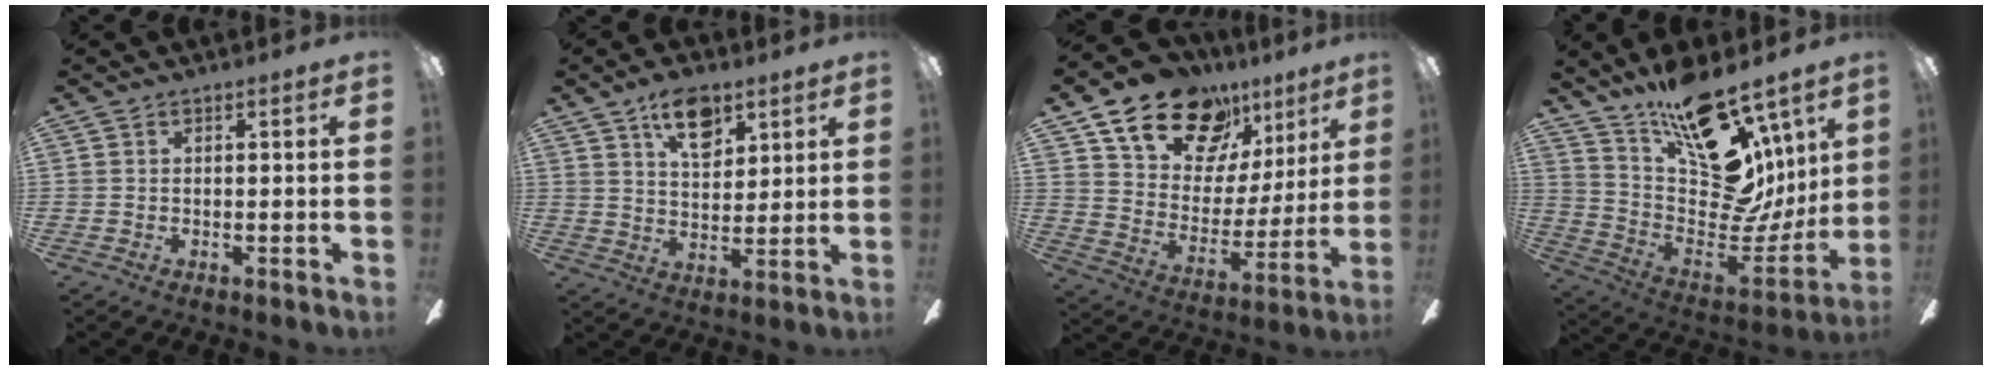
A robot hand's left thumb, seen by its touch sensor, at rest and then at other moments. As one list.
[{"total": 10.2, "force": [6.2, 5.4, 6.0], "torque": [-0.092, -0.017, 0.109]}, {"total": 20.4, "force": [14.1, 11.7, 8.9], "torque": [-0.159, -0.083, 0.256]}, {"total": 21.7, "force": [14.0, 9.9, 13.2], "torque": [-0.193, -0.120, 0.247]}]